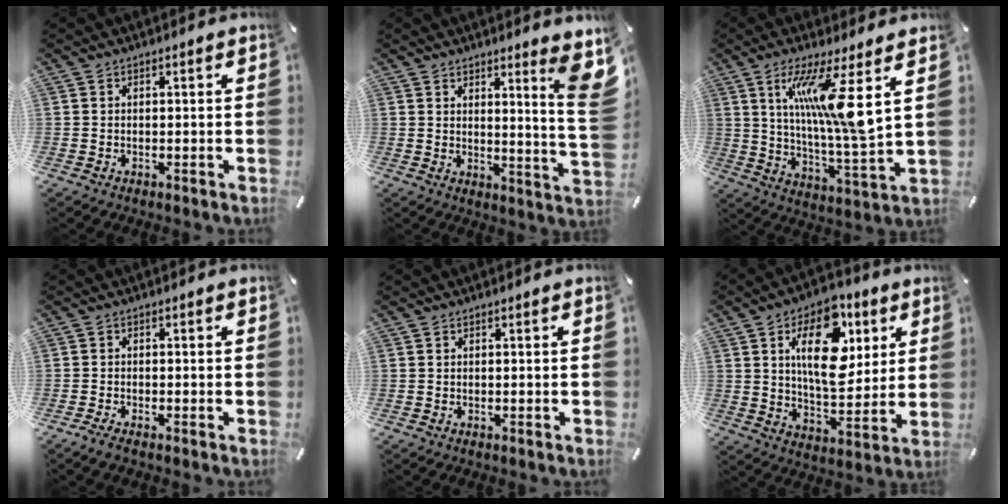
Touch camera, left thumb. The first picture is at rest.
{"total": 9.9, "force": [5.6, 0.8, 8.1], "torque": [-0.112, -0.047, 0.089]}
{"total": 16.1, "force": [6.3, 1.7, 14.8], "torque": [-0.279, -0.029, 0.088]}
{"total": 1.4, "force": [-0.9, 0.3, 1.1], "torque": [-0.020, -0.001, -0.015]}
{"total": 0.0}
{"total": 18.3, "force": [6.2, 10.6, 13.6], "torque": [-0.214, -0.012, 0.099]}